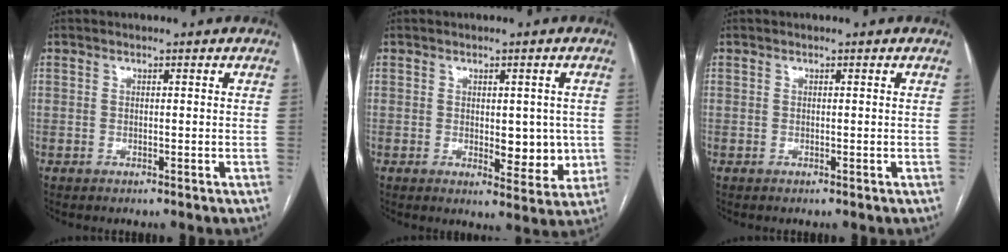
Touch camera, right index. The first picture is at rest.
{"total": 6.5, "force": [-0.1, 3.3, 5.6], "torque": [-0.056, -0.003, 0.010]}
{"total": 0.0}